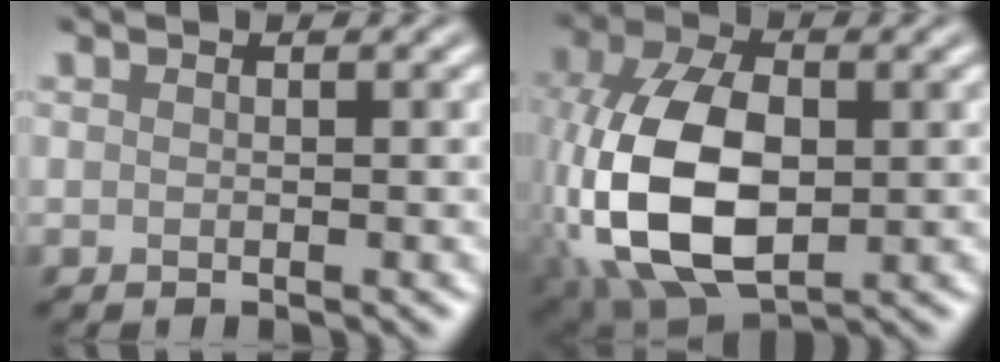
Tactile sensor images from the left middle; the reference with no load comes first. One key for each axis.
{"total": 13.1, "fx": -1.8, "fy": 7.8, "fz": 10.4, "tx": -0.245, "ty": -0.009, "tz": -0.036}